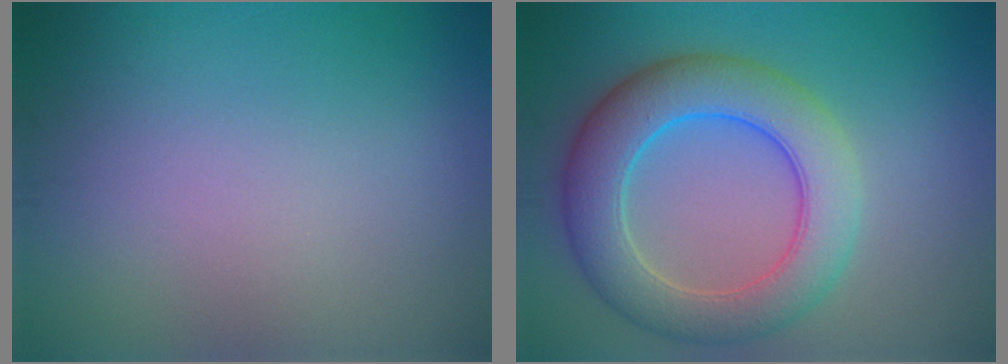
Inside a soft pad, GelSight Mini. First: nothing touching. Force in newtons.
{"total": 7.7, "press": 7.7, "slide": 0.2}